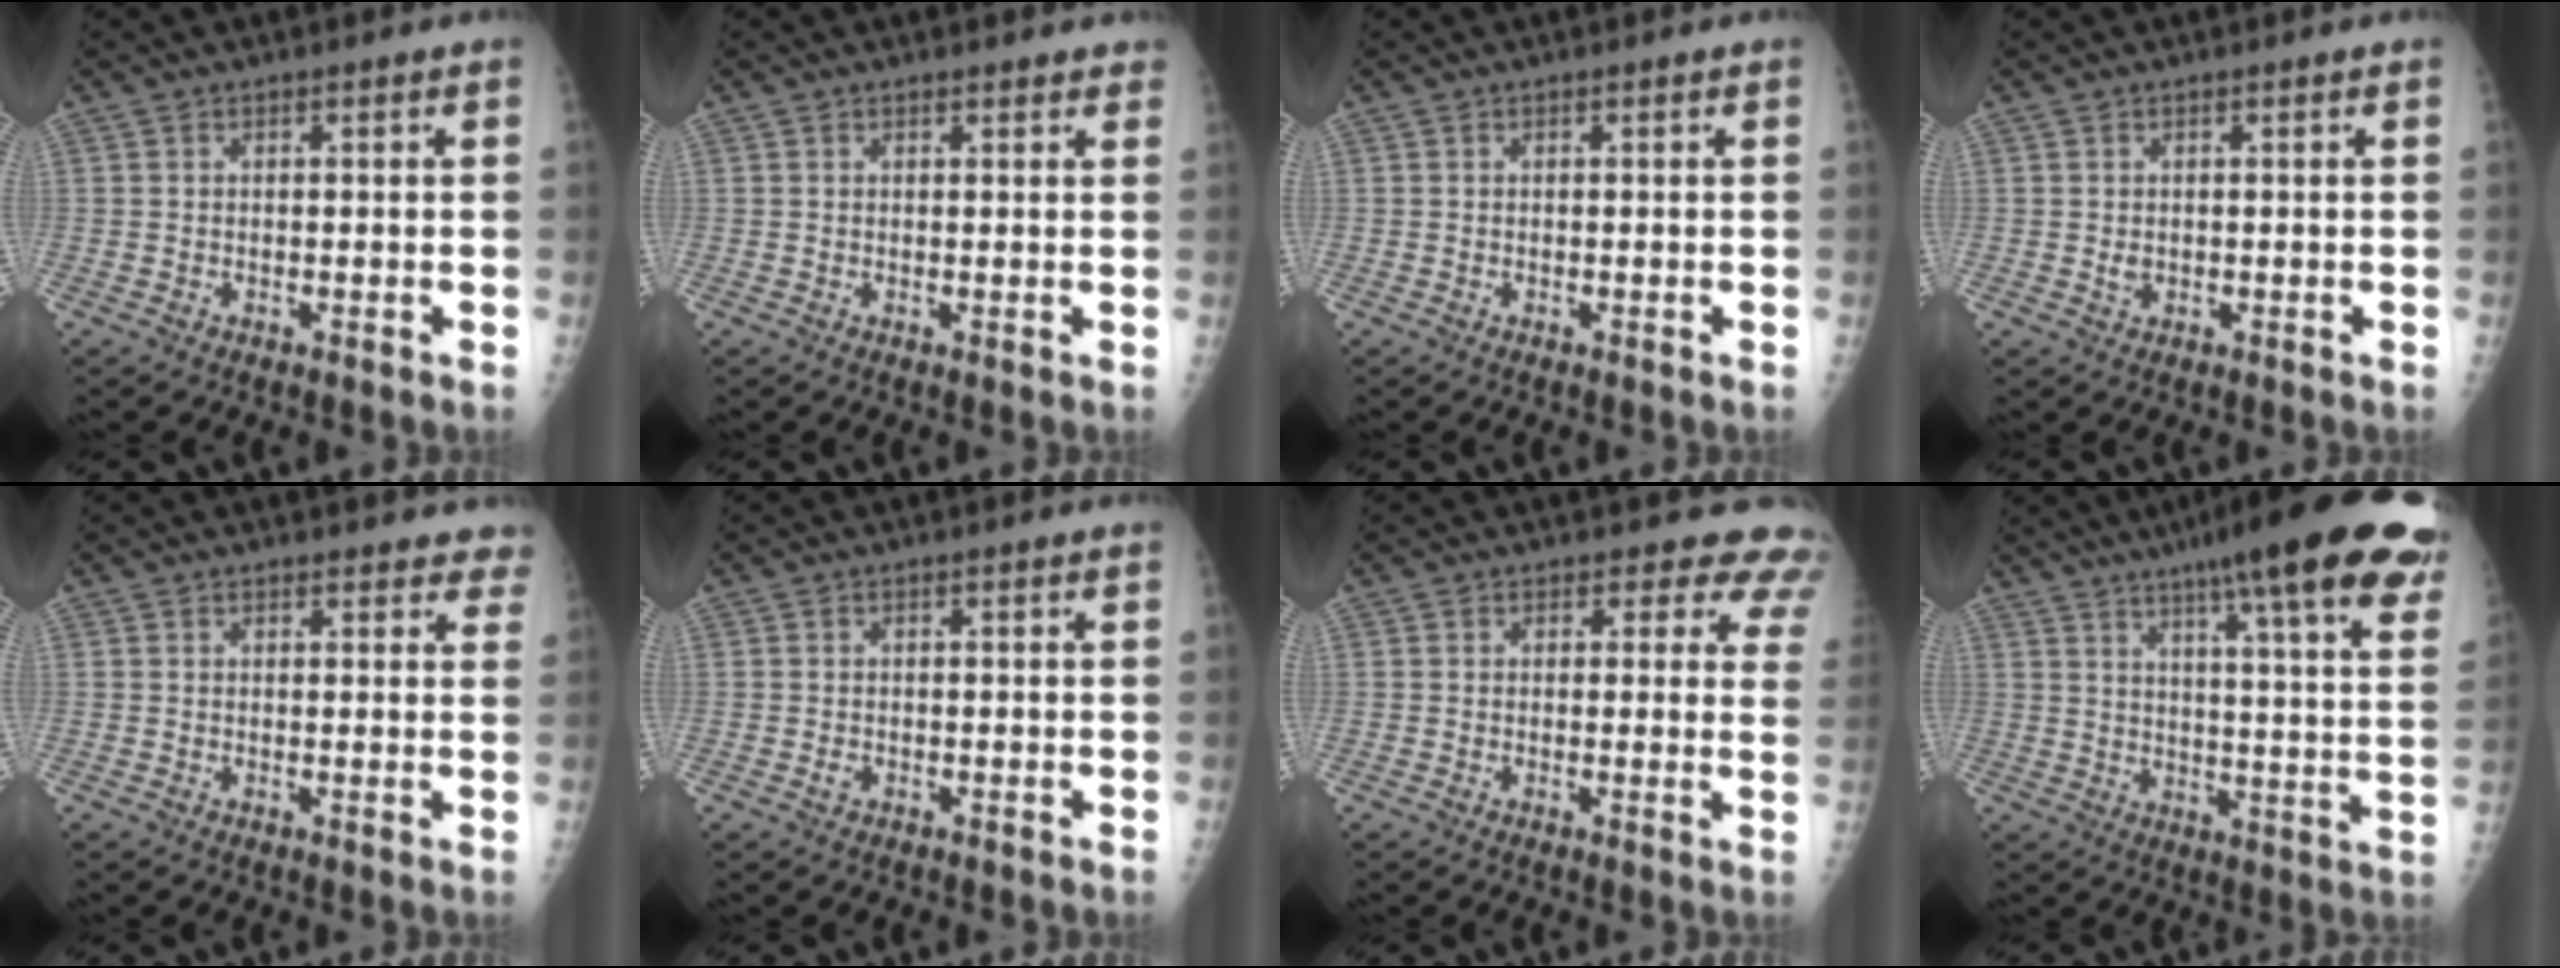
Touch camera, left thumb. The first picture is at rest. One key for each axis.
{"total": 2.2, "fx": 1.9, "fy": 0.7, "fz": 0.8, "tx": 0.006, "ty": -0.001, "tz": 0.017}
{"total": 0.0}
{"total": 1.2, "fx": 0.2, "fy": 0.9, "fz": 0.8, "tx": -0.007, "ty": -0.001, "tz": 0.006}
{"total": 4.6, "fx": 4.1, "fy": 1.8, "fz": 0.8, "tx": 0.031, "ty": -0.015, "tz": 0.028}
{"total": 0.7, "fx": -0.2, "fy": 0.5, "fz": 0.5, "tx": -0.009, "ty": 0.001, "tz": -0.005}
{"total": 7.1, "fx": 6.0, "fy": 3.5, "fz": 1.6, "tx": 0.030, "ty": -0.024, "tz": 0.040}
{"total": 26.6, "fx": 17.8, "fy": 3.9, "fz": 19.4, "tx": -0.243, "ty": -0.047, "tz": 0.227}